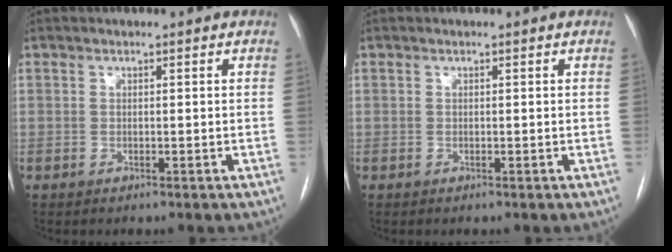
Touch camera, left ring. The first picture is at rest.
{"total": 0.0}